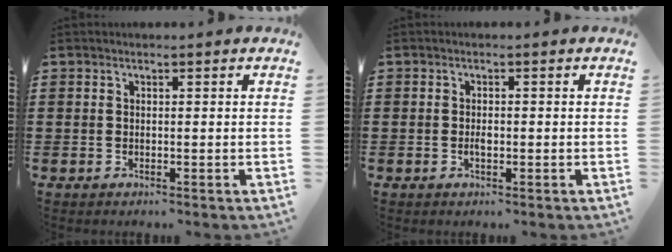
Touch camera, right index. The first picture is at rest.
{"total": 1.3, "force": [-0.3, 0.5, 1.1], "torque": [-0.022, 0.000, -0.005]}